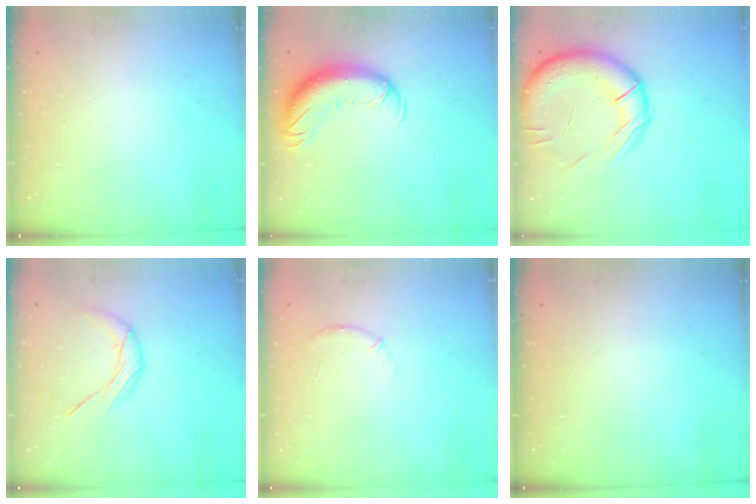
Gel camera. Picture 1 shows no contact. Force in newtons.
{"total": 14.0, "press": 13.6, "slide": 3.3}
{"total": 19.3, "press": 19.1, "slide": 2.8}
{"total": 7.8, "press": 7.8, "slide": 0.1}
{"total": 5.8, "press": 5.4, "slide": 2.2}
{"total": 0.0}